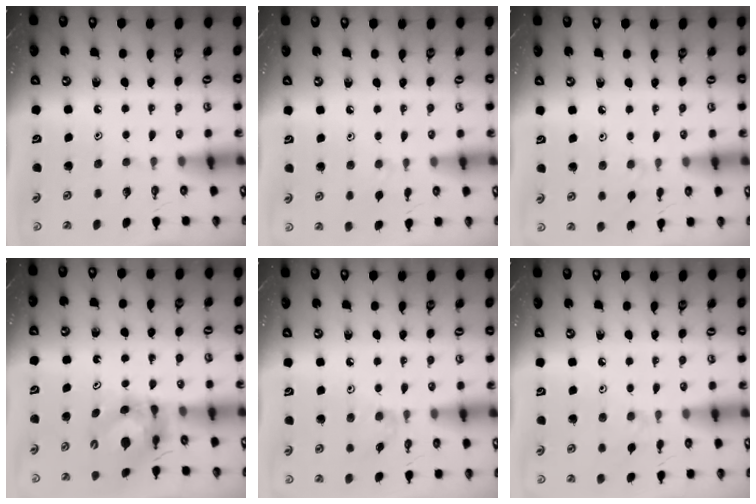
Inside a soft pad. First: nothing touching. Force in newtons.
{"total": 4.4, "press": 4.4, "slide": 0.6}
{"total": 1.1, "press": 1.0, "slide": 0.4}
{"total": 5.8, "press": 5.8, "slide": 0.6}
{"total": 3.7, "press": 3.6, "slide": 0.6}
{"total": 1.2, "press": 1.1, "slide": 0.4}